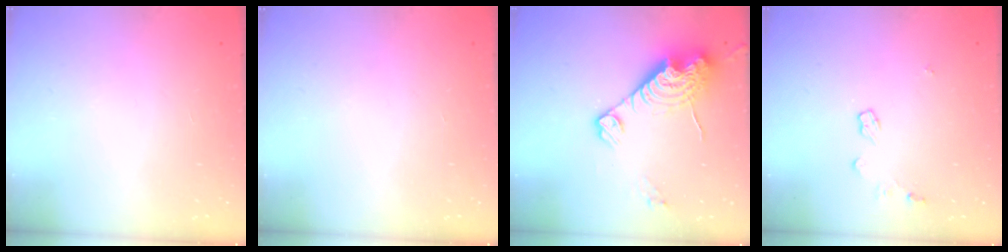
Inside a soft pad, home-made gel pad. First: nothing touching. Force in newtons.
{"total": 0.0}
{"total": 13.3, "press": 13.2, "slide": 1.1}
{"total": 4.9, "press": 4.9, "slide": 0.5}